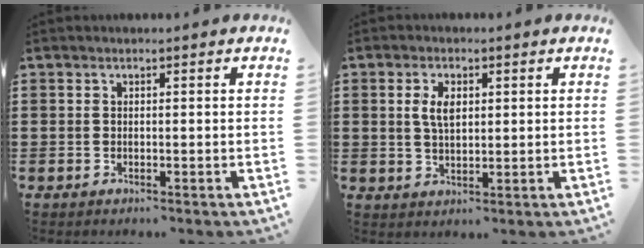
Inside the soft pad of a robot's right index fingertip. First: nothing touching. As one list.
[{"total": 4.0, "force": [1.0, 2.0, 3.4], "torque": [-0.070, 0.009, 0.016]}]